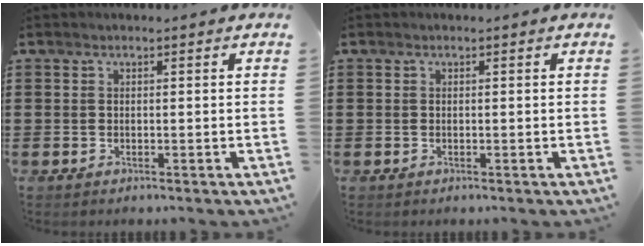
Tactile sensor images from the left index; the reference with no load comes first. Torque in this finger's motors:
{"motor_torque": [0.00, 0.00, -0.01, 0.01]}